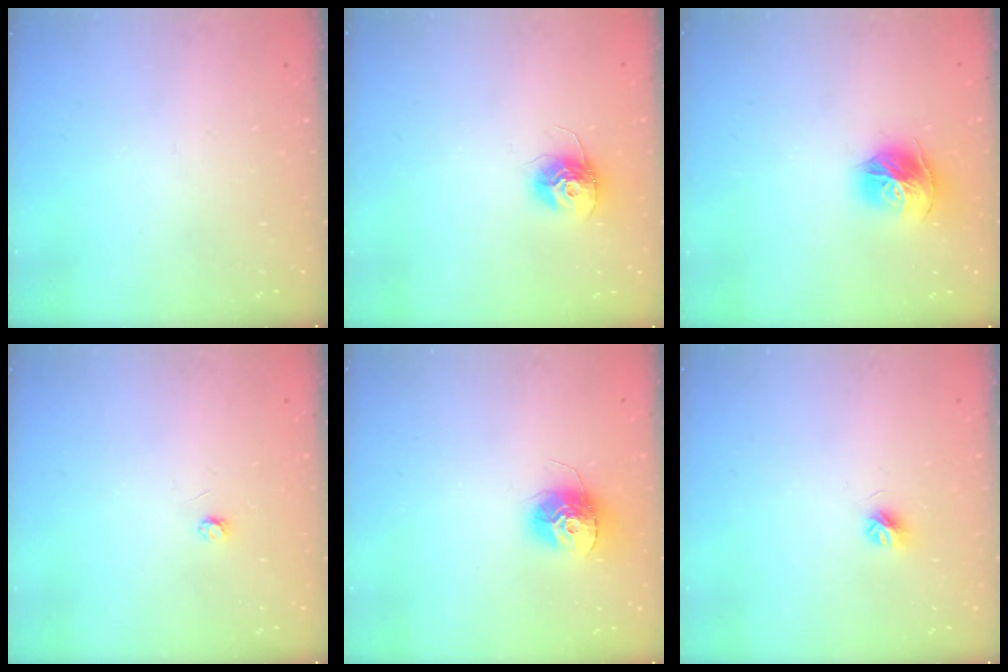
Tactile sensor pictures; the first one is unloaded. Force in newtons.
{"total": 11.2, "press": 11.2, "slide": 0.7}
{"total": 13.6, "press": 13.6, "slide": 1.4}
{"total": 2.8, "press": 2.7, "slide": 0.3}
{"total": 12.0, "press": 11.9, "slide": 1.0}
{"total": 4.8, "press": 4.7, "slide": 0.4}